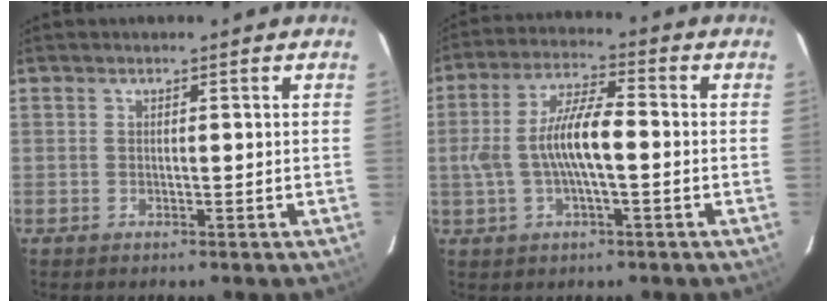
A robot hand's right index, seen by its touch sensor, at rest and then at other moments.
{"total": 10.4, "force": [-1.0, 2.9, 10.0], "torque": [-0.199, 0.009, -0.017]}